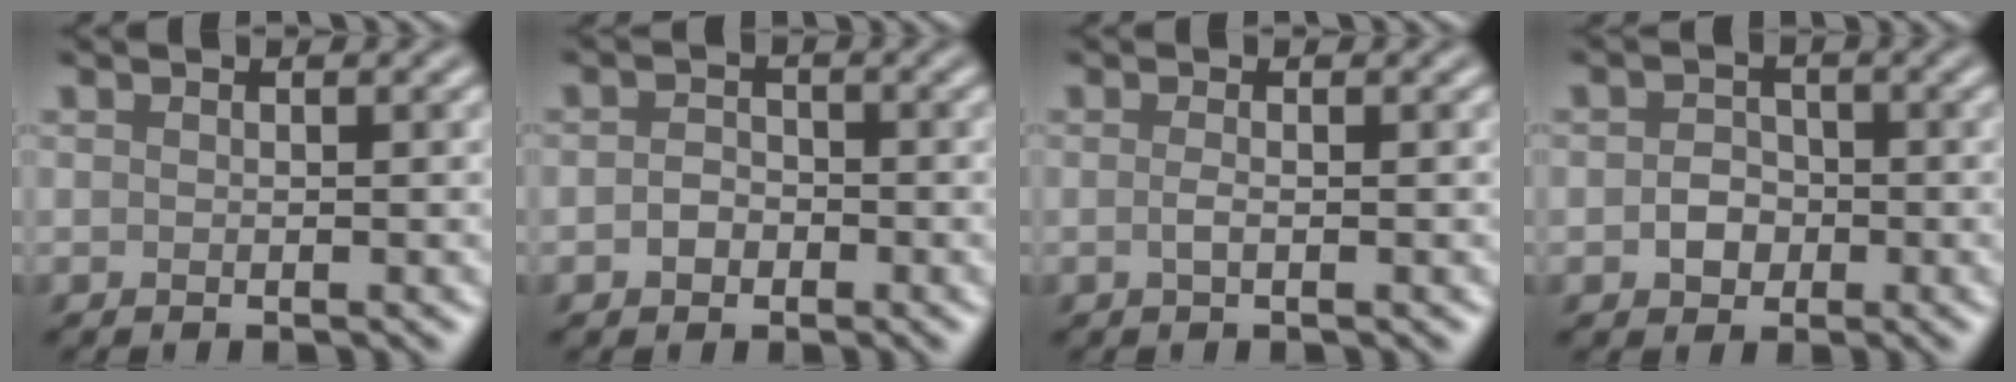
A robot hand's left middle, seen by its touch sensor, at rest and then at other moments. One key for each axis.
{"total": 1.8, "fx": -0.6, "fy": 1.5, "fz": 0.8, "tx": -0.016, "ty": 0.000, "tz": -0.018}
{"total": 1.0, "fx": -0.2, "fy": 0.3, "fz": 0.9, "tx": -0.020, "ty": -0.001, "tz": -0.006}
{"total": 2.4, "fx": -0.6, "fy": 2.0, "fz": 1.1, "tx": -0.015, "ty": -0.001, "tz": -0.015}